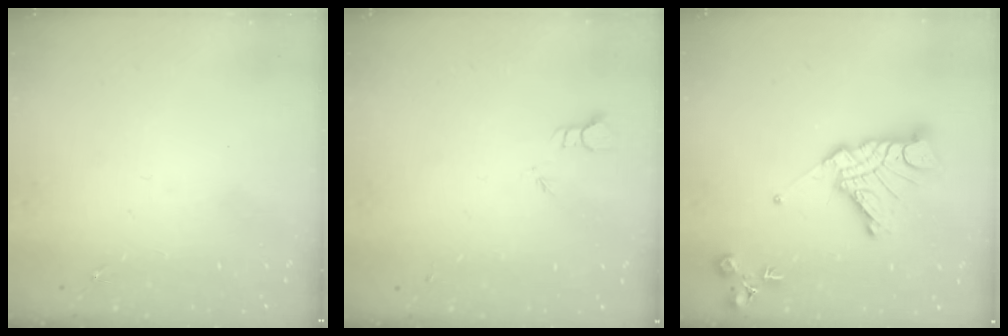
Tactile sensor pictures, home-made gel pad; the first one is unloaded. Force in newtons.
{"total": 2.0, "press": 2.0, "slide": 0.1}
{"total": 16.4, "press": 16.3, "slide": 1.4}